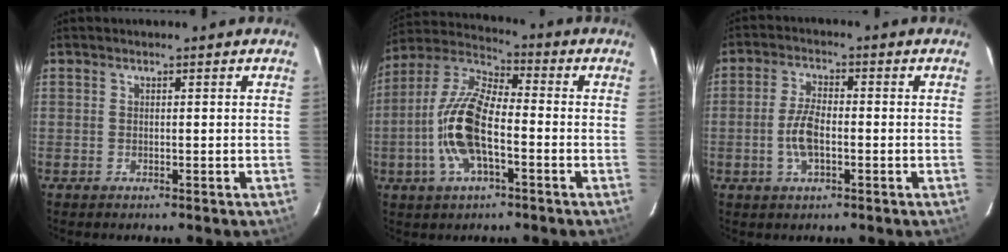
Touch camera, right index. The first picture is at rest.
{"total": 14.3, "force": [-3.8, 5.7, 12.6], "torque": [-0.264, 0.003, -0.080]}
{"total": 5.9, "force": [-1.5, 2.6, 5.1], "torque": [-0.108, 0.004, -0.028]}